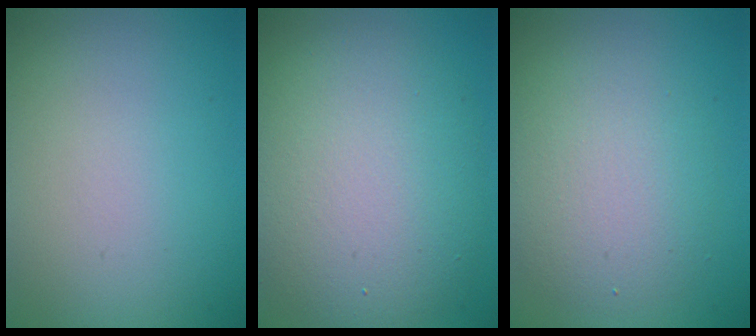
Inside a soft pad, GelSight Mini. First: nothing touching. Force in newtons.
{"total": 8.8, "press": 8.8, "slide": 0.6}
{"total": 4.2, "press": 4.2, "slide": 0.1}